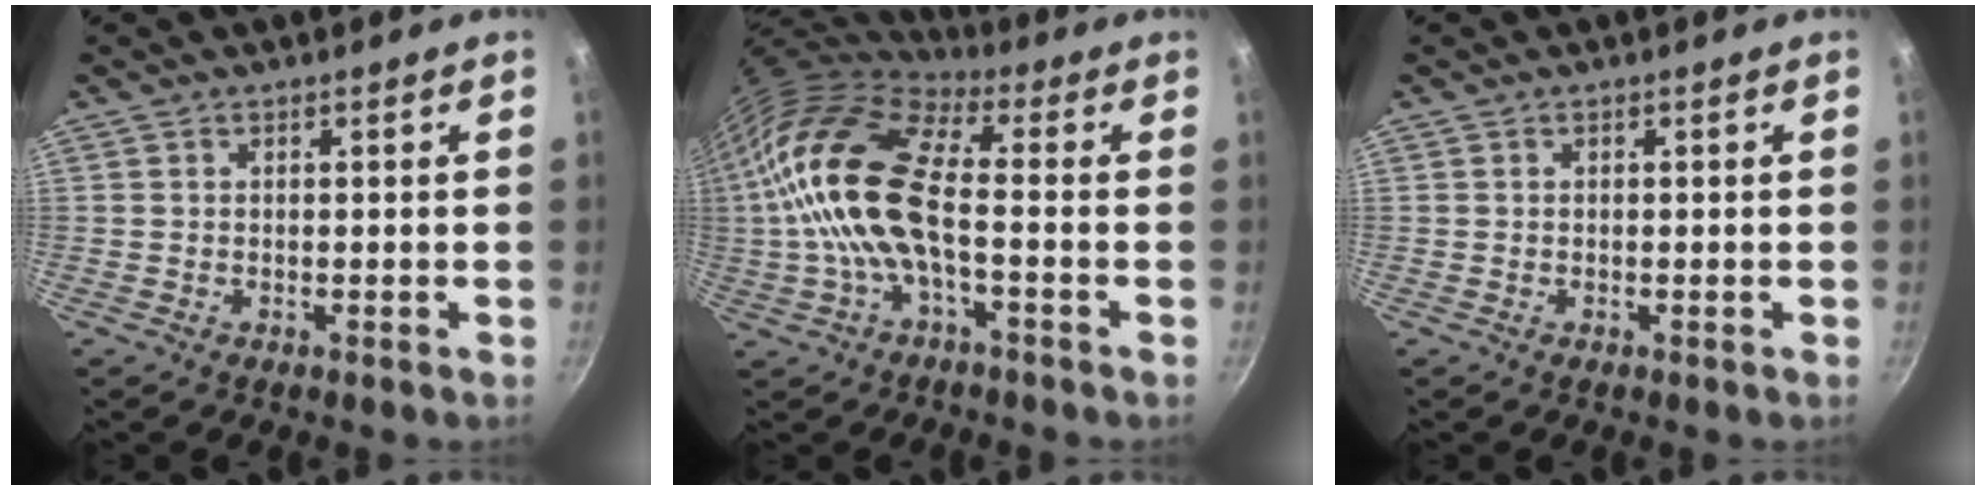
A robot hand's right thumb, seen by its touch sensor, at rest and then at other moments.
{"total": 18.0, "force": [-1.4, 7.4, 16.3], "torque": [-0.345, 0.040, -0.031]}
{"total": 0.0}